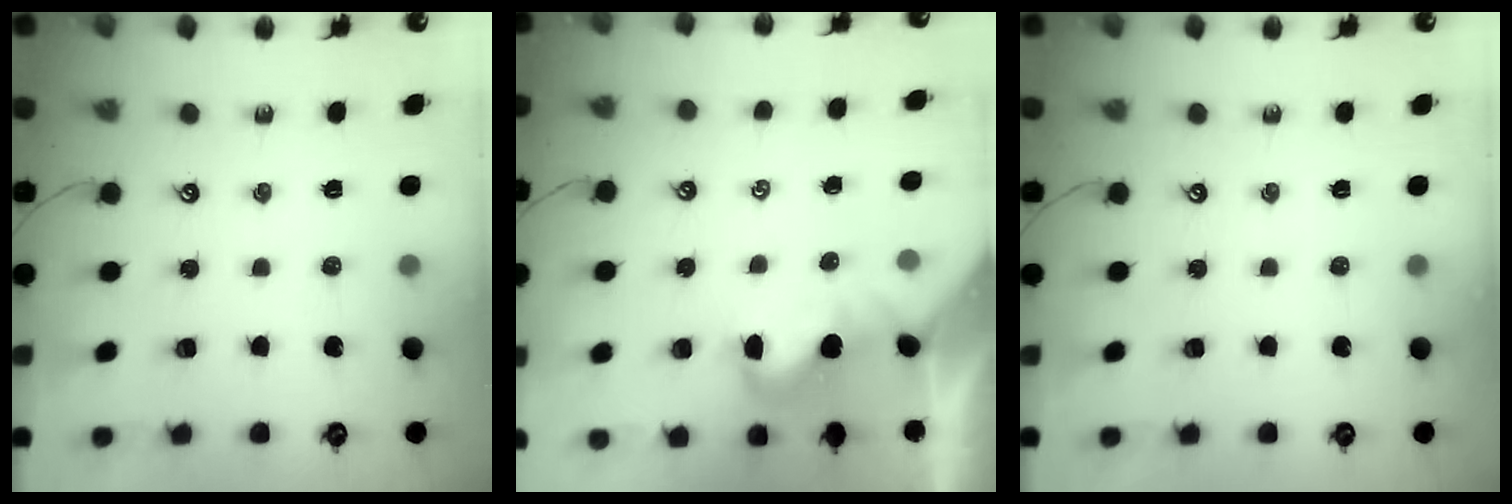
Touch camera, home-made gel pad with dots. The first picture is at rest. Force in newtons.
{"total": 1.1, "press": 0.9, "slide": 0.6}
{"total": 0.0}